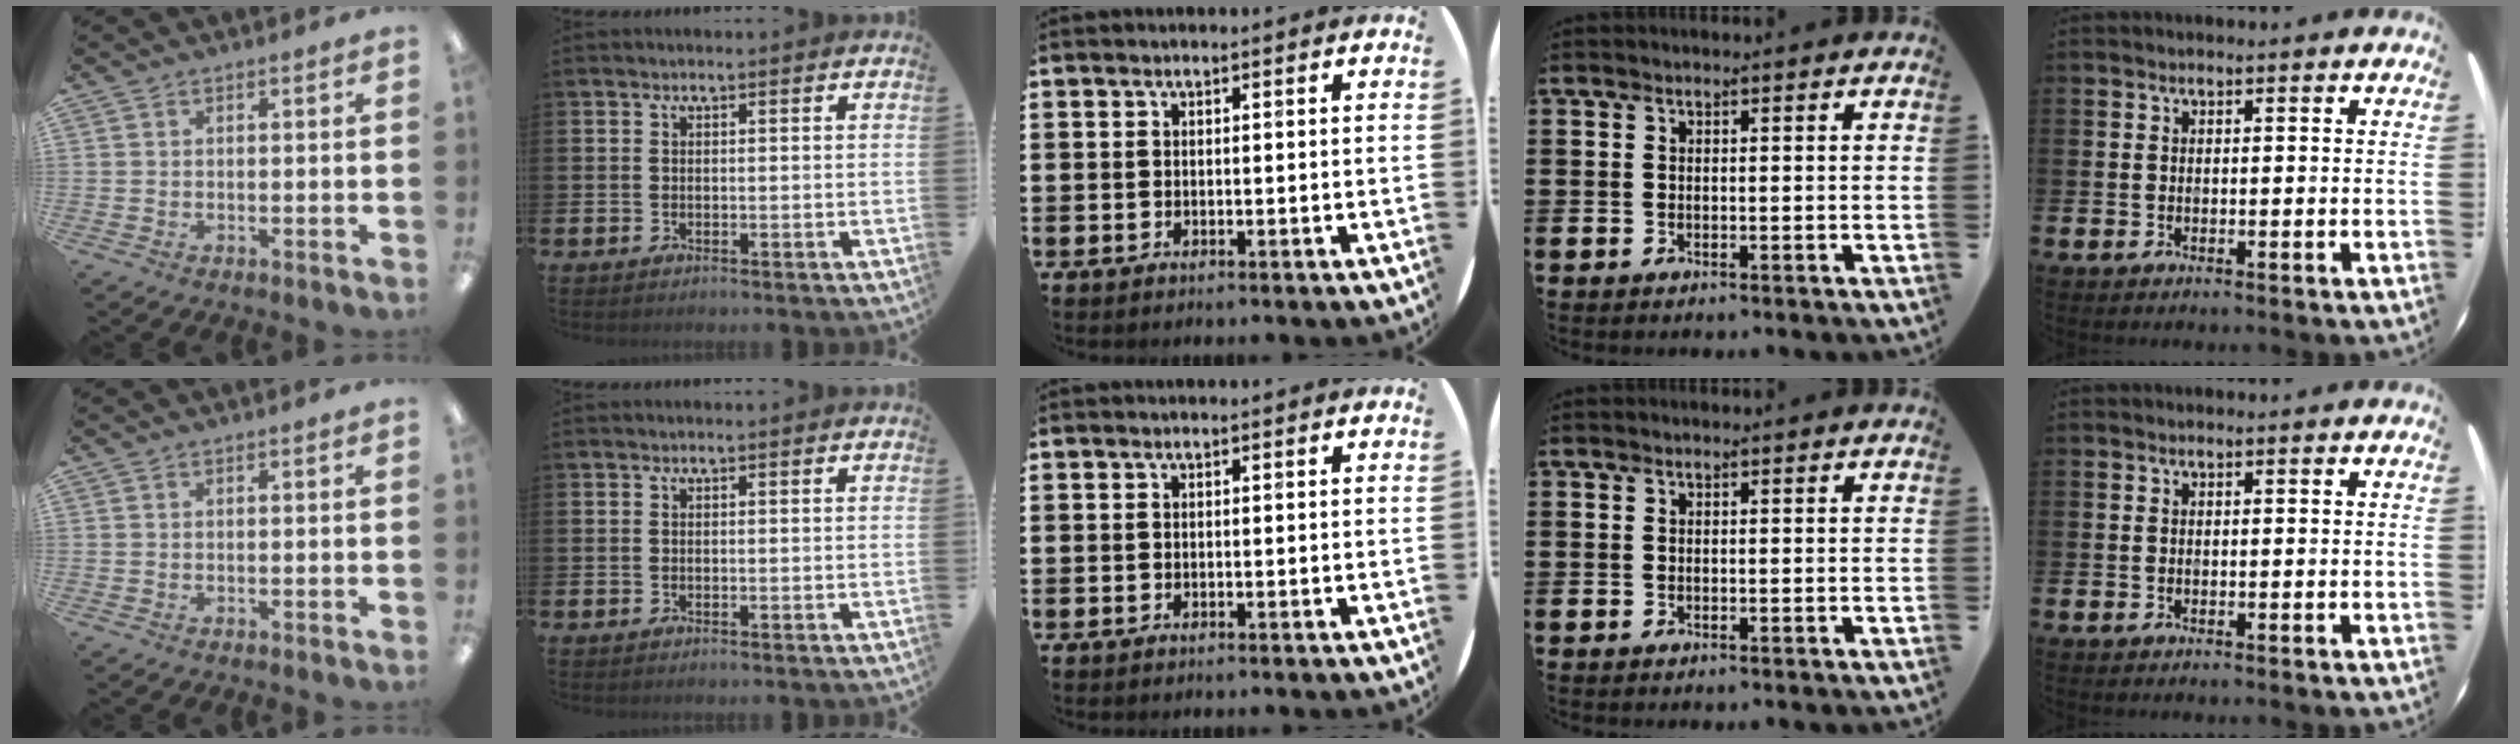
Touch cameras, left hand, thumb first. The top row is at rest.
{}